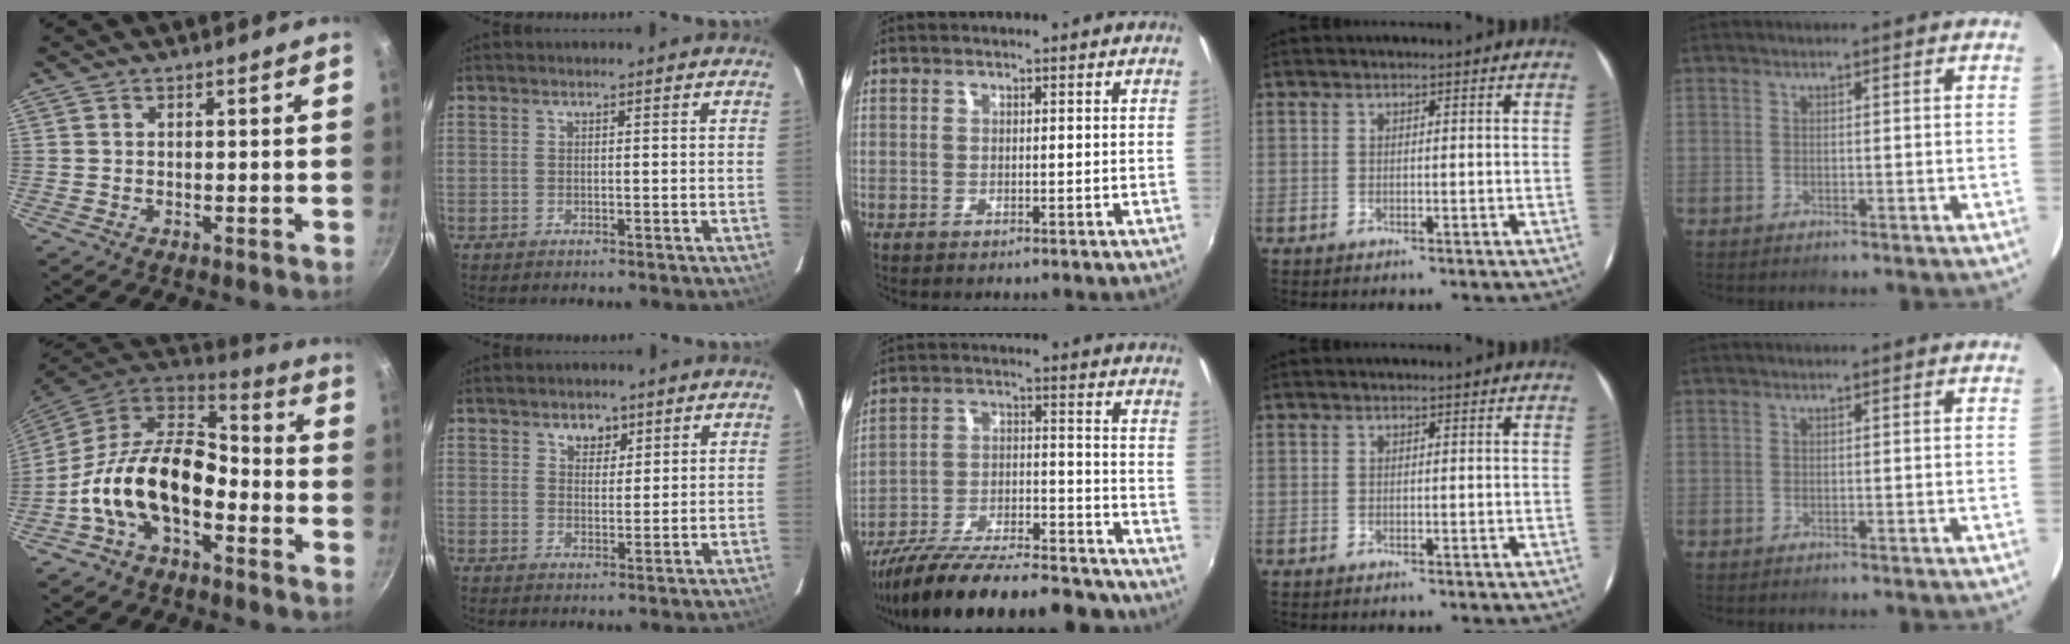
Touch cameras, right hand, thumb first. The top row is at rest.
{"thumb": {"total": 17.6, "force": [-5.1, 10.4, 13.3], "torque": [-0.215, 0.055, -0.110]}, "index": {"total": 3.4, "force": [2.1, 2.4, 1.3], "torque": [-0.011, 0.003, 0.035]}, "middle": {"total": 27.5, "force": [-23.5, 7.0, 12.4], "torque": [-0.219, -0.016, -0.332]}}